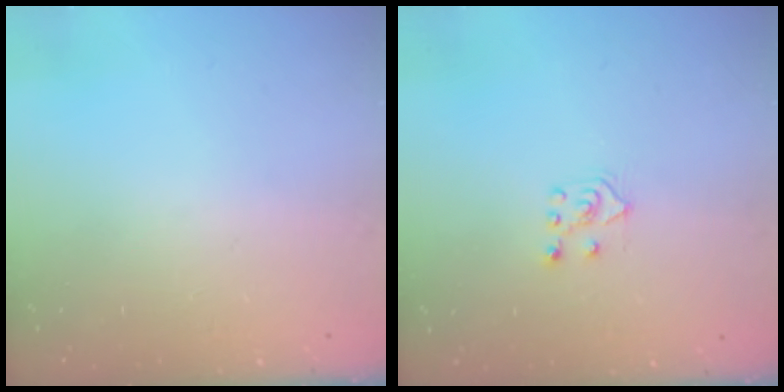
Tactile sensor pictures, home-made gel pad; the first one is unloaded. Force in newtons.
{"total": 5.5, "press": 5.5, "slide": 0.4}